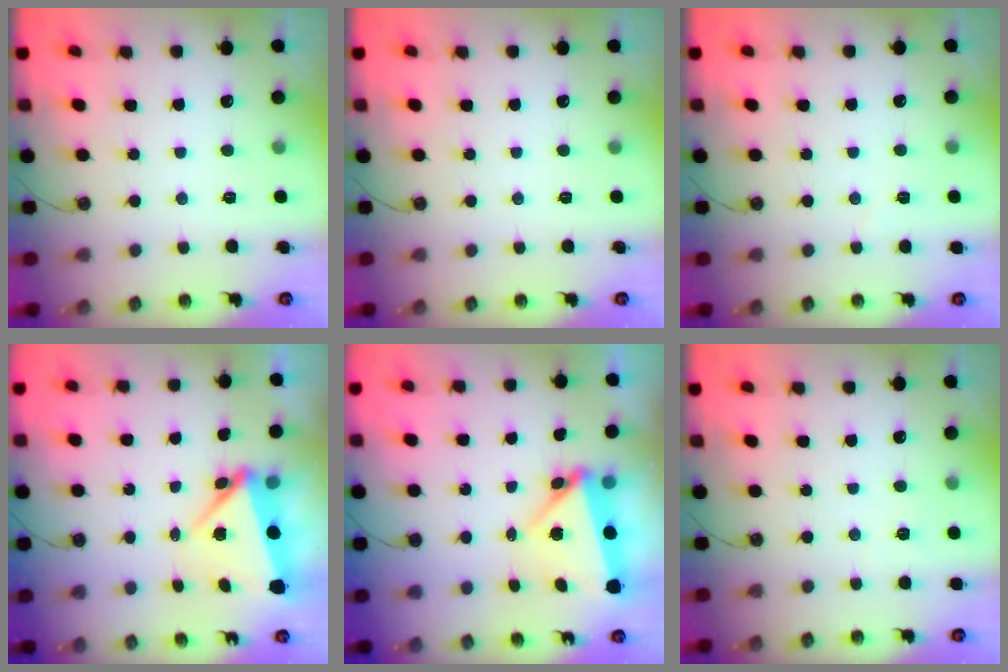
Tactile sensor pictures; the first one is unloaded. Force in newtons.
{"total": 0.0}
{"total": 2.8, "press": 2.7, "slide": 0.8}
{"total": 5.4, "press": 5.3, "slide": 0.8}
{"total": 10.5, "press": 4.6, "slide": 9.4}
{"total": 3.4, "press": 2.3, "slide": 2.5}